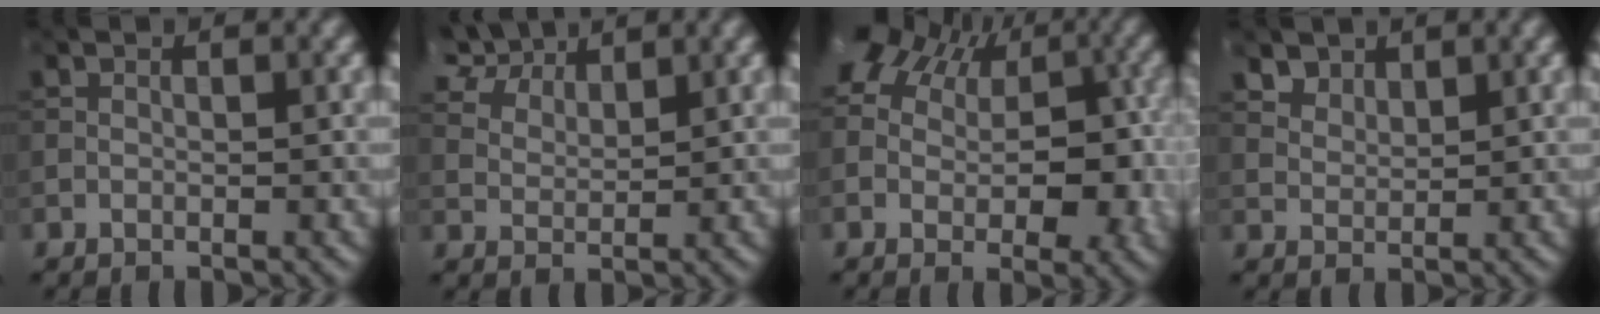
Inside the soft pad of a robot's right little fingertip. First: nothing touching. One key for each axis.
{"total": 7.0, "fx": 5.5, "fy": 2.9, "fz": 3.1, "tx": -0.072, "ty": 0.009, "tz": 0.098}
{"total": 13.4, "fx": 2.4, "fy": 9.4, "fz": 9.2, "tx": -0.127, "ty": 0.015, "tz": 0.040}
{"total": 2.3, "fx": 1.9, "fy": 1.2, "fz": 0.6, "tx": -0.021, "ty": -0.016, "tz": 0.052}